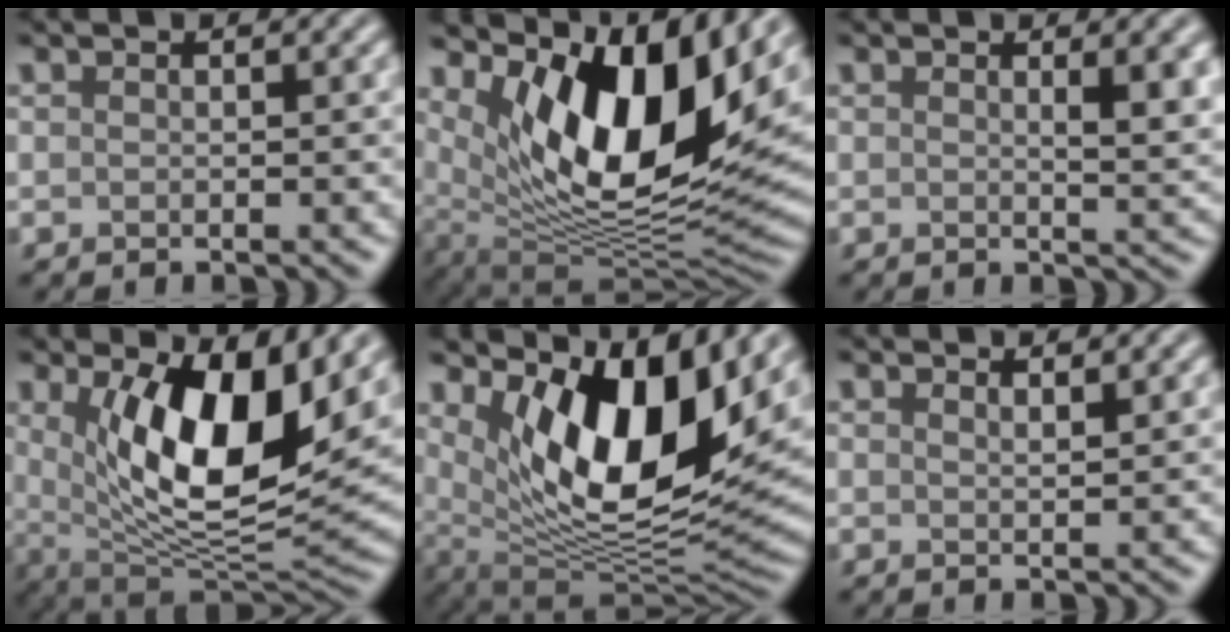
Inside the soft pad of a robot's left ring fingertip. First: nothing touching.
{"total": 13.6, "force": [5.5, 5.6, 11.1], "torque": [-0.185, -0.012, 0.102]}
{"total": 3.1, "force": [1.1, 0.9, 2.8], "torque": [-0.028, -0.003, 0.016]}
{"total": 10.5, "force": [2.9, 4.0, 9.3], "torque": [-0.153, -0.022, 0.054]}
{"total": 12.4, "force": [4.6, 5.2, 10.3], "torque": [-0.170, -0.019, 0.088]}
{"total": 1.3, "force": [1.1, 0.3, 0.6], "torque": [-0.003, 0.000, 0.017]}